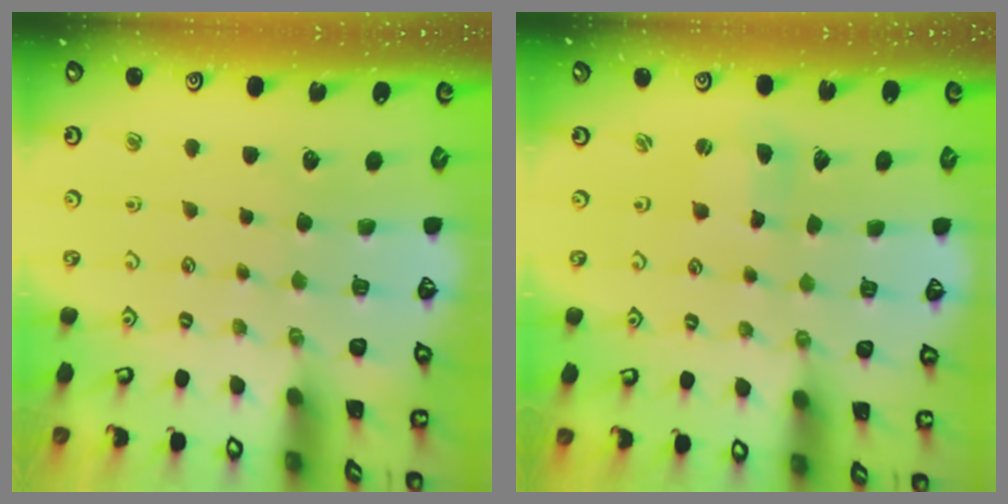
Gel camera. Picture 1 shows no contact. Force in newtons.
{"total": 1.5, "press": 1.4, "slide": 0.2}